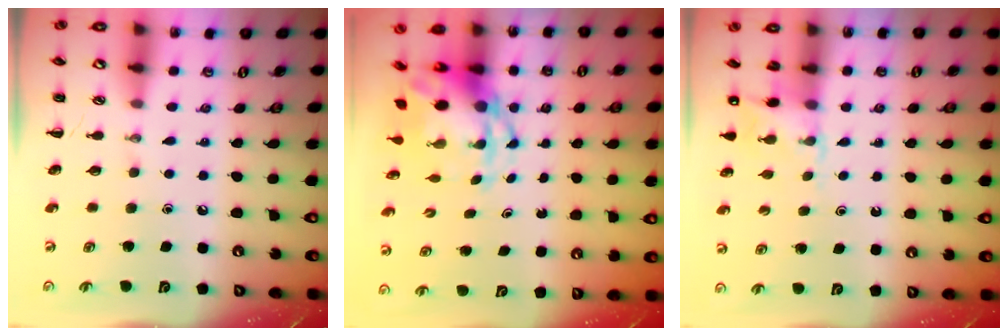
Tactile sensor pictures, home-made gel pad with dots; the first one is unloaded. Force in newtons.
{"total": 4.3, "press": 4.2, "slide": 0.9}
{"total": 4.3, "press": 4.1, "slide": 1.2}